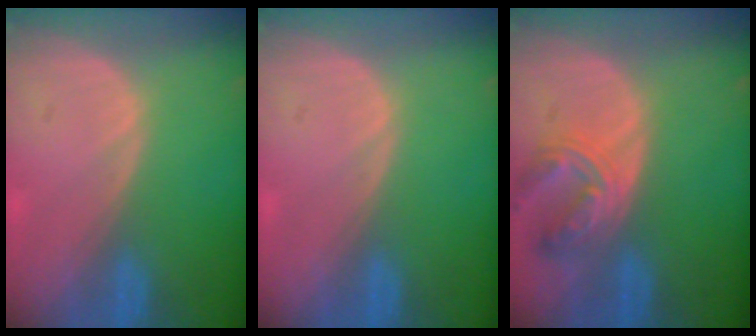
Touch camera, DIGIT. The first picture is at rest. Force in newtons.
{"total": 0.0}
{"total": 6.8, "press": 6.3, "slide": 2.5}